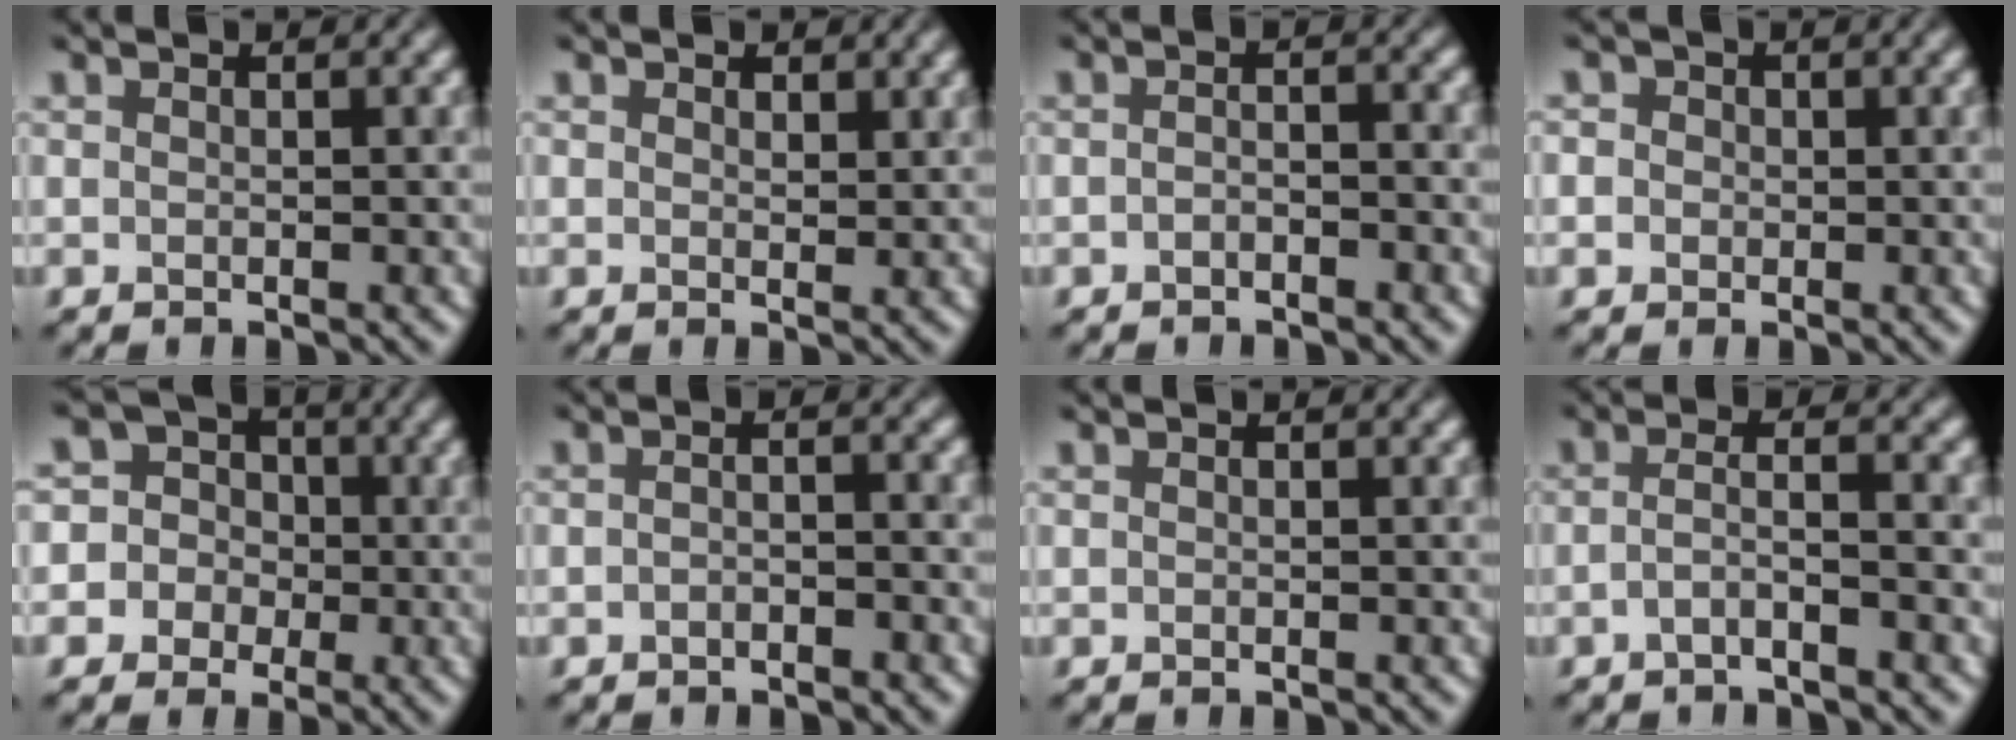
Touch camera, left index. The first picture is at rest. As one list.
[{"total": 1.1, "force": [0.7, 0.7, 0.5], "torque": [-0.006, -0.004, 0.012]}, {"total": 1.3, "force": [-0.8, 0.4, 0.9], "torque": [-0.019, 0.003, -0.018]}, {"total": 2.8, "force": [0.9, 2.4, 1.1], "torque": [0.002, 0.017, -0.009]}, {"total": 7.4, "force": [-0.3, 7.2, 1.4], "torque": [-0.039, 0.030, -0.038]}, {"total": 1.2, "force": [-0.8, 0.4, 0.9], "torque": [-0.019, 0.001, -0.018]}, {"total": 0.0}, {"total": 2.4, "force": [-1.1, 0.5, 2.1], "torque": [-0.033, 0.007, -0.030]}]